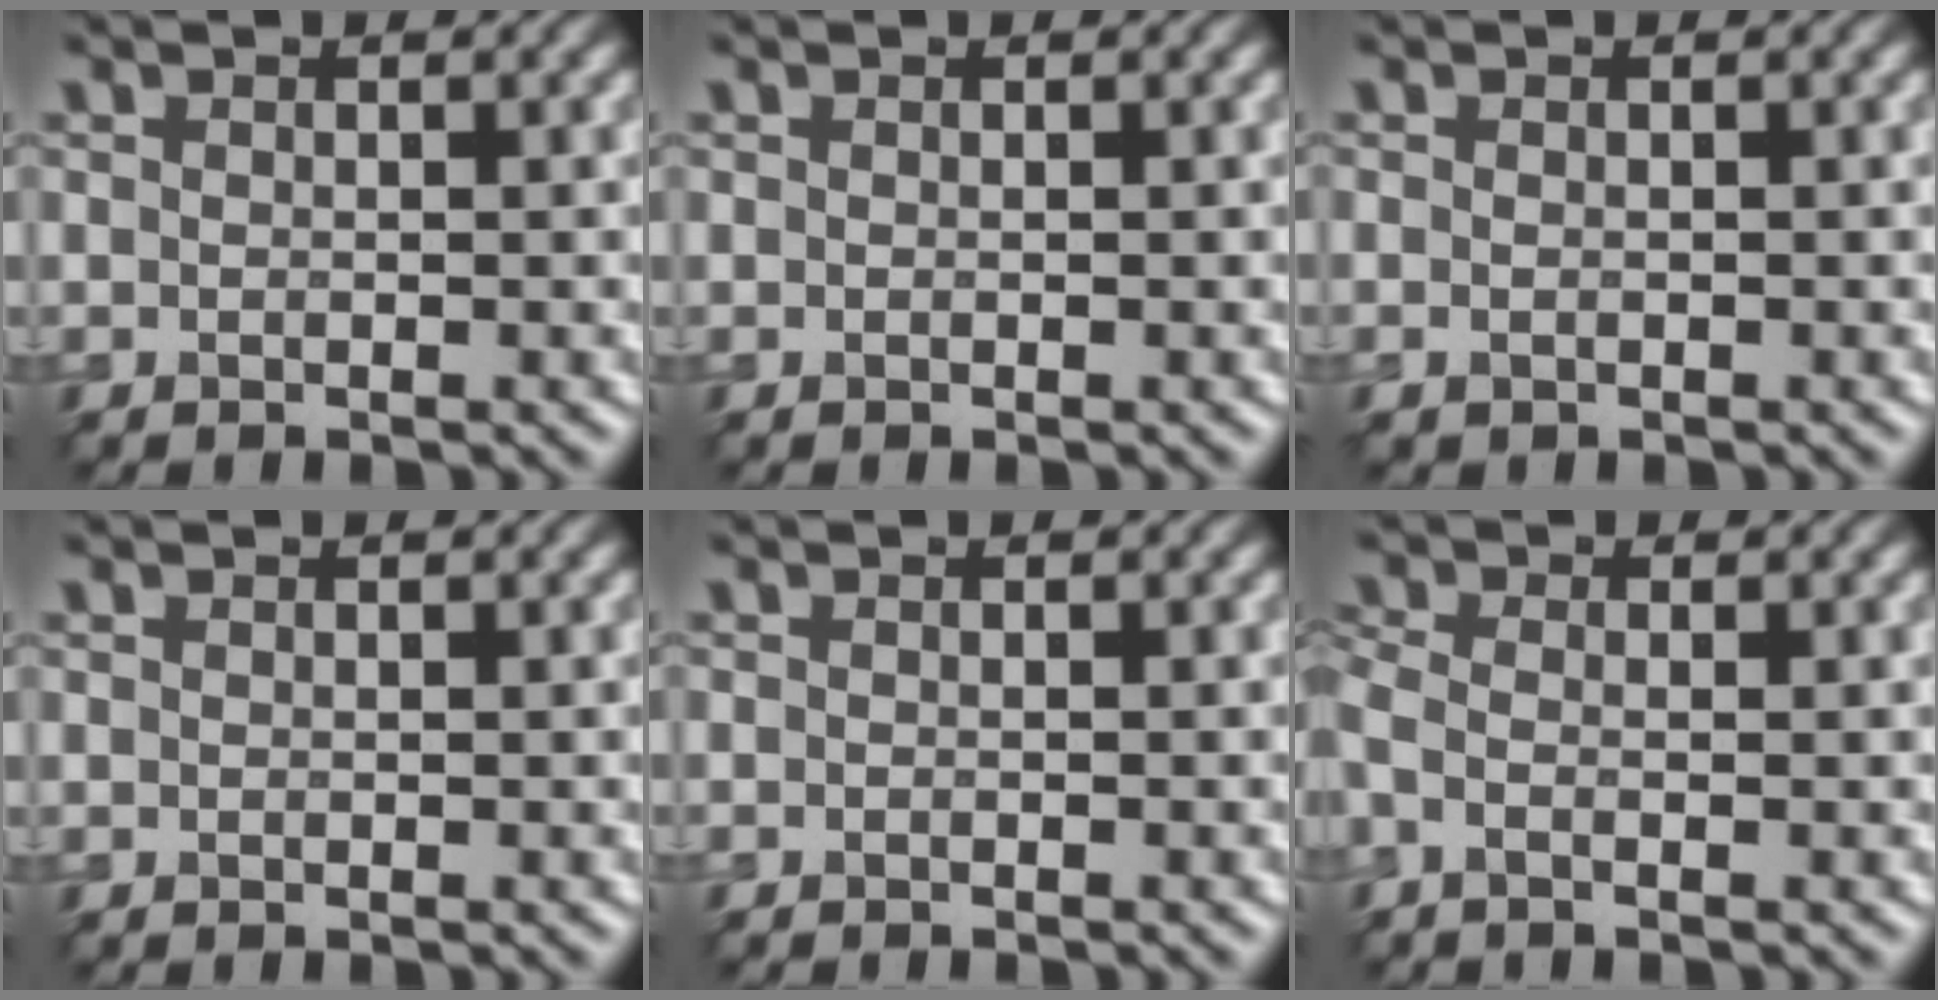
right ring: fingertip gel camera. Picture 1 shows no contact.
{"total": 0.0}
{"total": 0.6, "force": [-0.3, 0.4, 0.4], "torque": [-0.010, -0.005, -0.004]}
{"total": 0.0}
{"total": 0.7, "force": [-0.7, 0.0, 0.1], "torque": [0.000, -0.005, -0.012]}
{"total": 2.1, "force": [-0.7, 1.0, 1.7], "torque": [-0.043, -0.007, -0.025]}